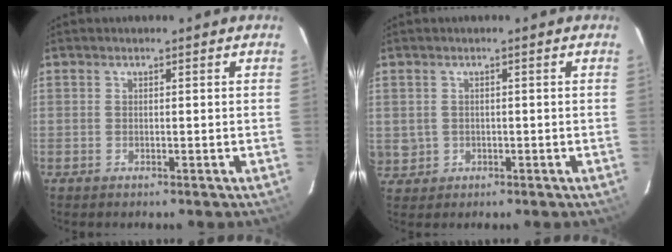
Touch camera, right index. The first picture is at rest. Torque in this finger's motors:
{"motor_torque": [0.00, 0.04, 0.00, 0.00]}